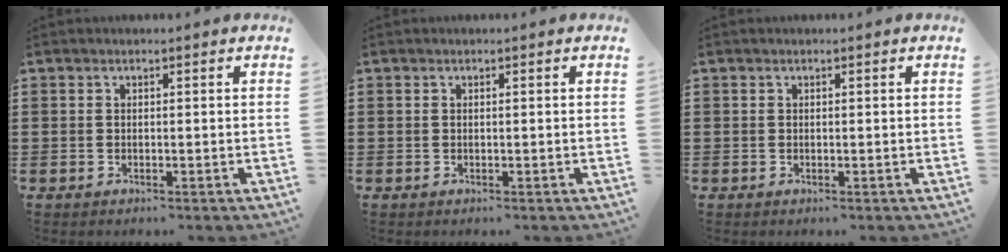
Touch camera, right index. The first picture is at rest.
{"total": 0.0}
{"total": 0.0}